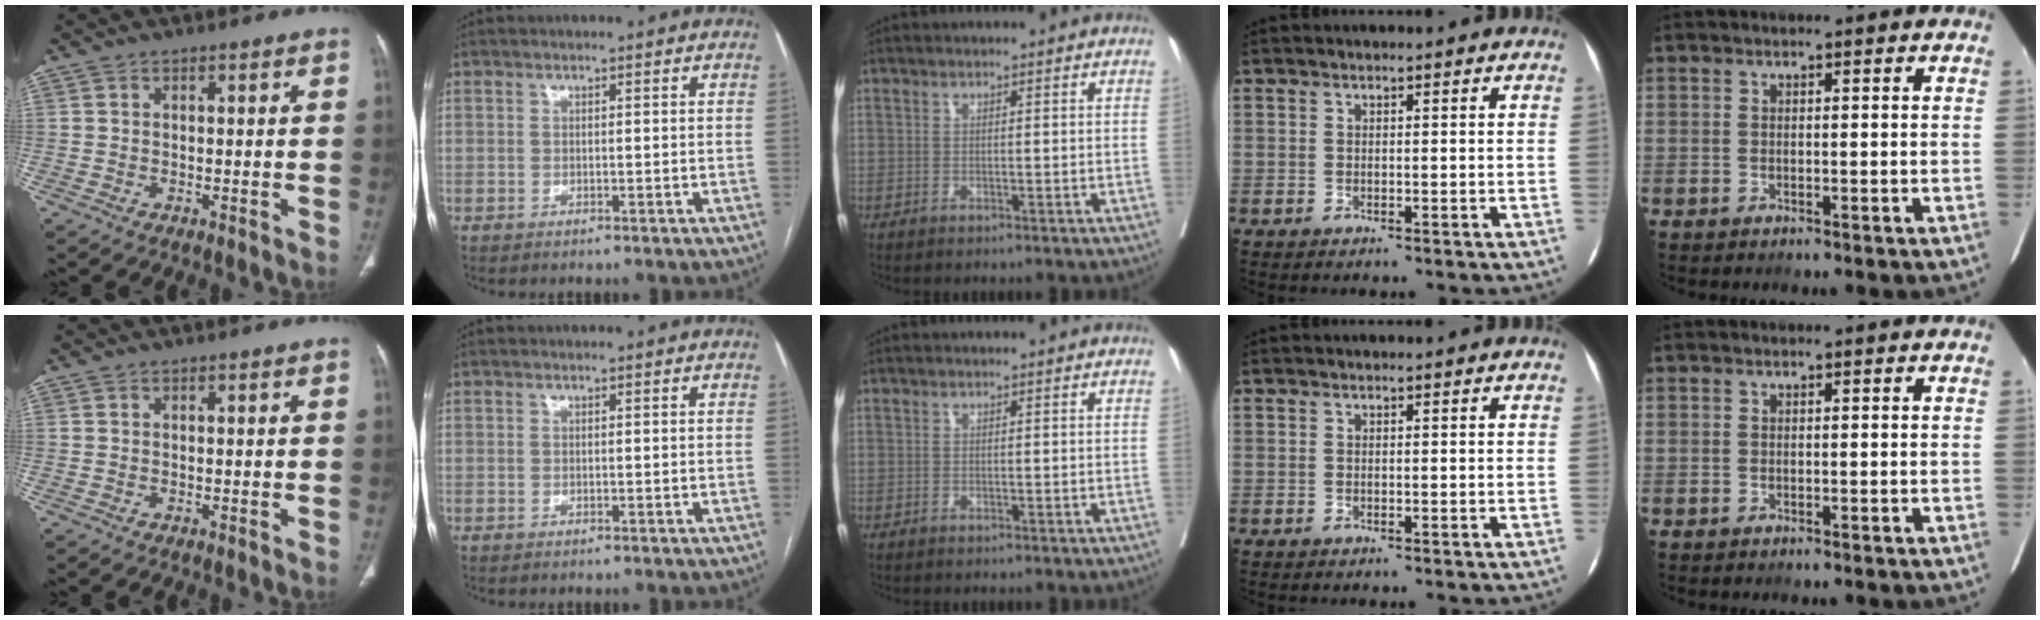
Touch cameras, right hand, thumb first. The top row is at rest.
{}